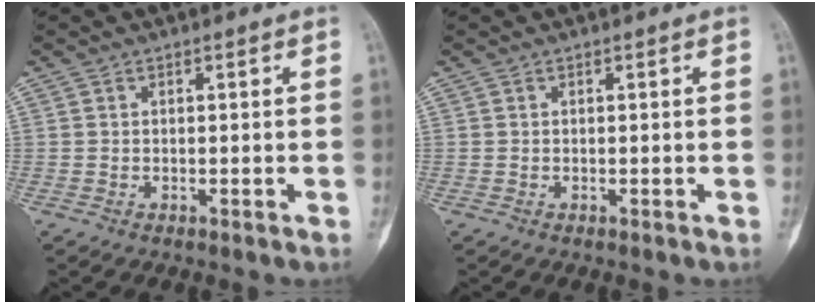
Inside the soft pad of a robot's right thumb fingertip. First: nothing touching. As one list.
[{"total": 0.0}]